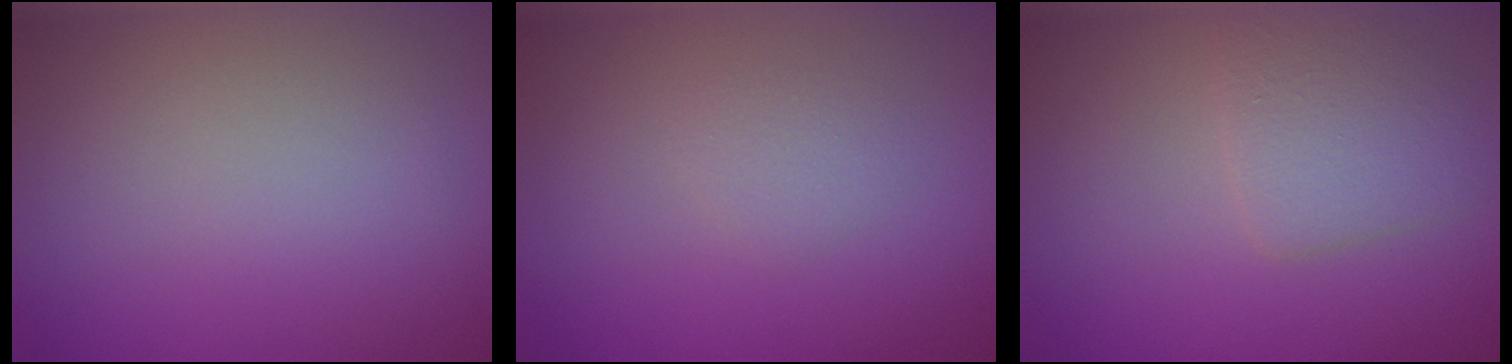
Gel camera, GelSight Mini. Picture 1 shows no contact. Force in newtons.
{"total": 1.1, "press": 1.1, "slide": 0.0}
{"total": 3.0, "press": 3.0, "slide": 0.1}